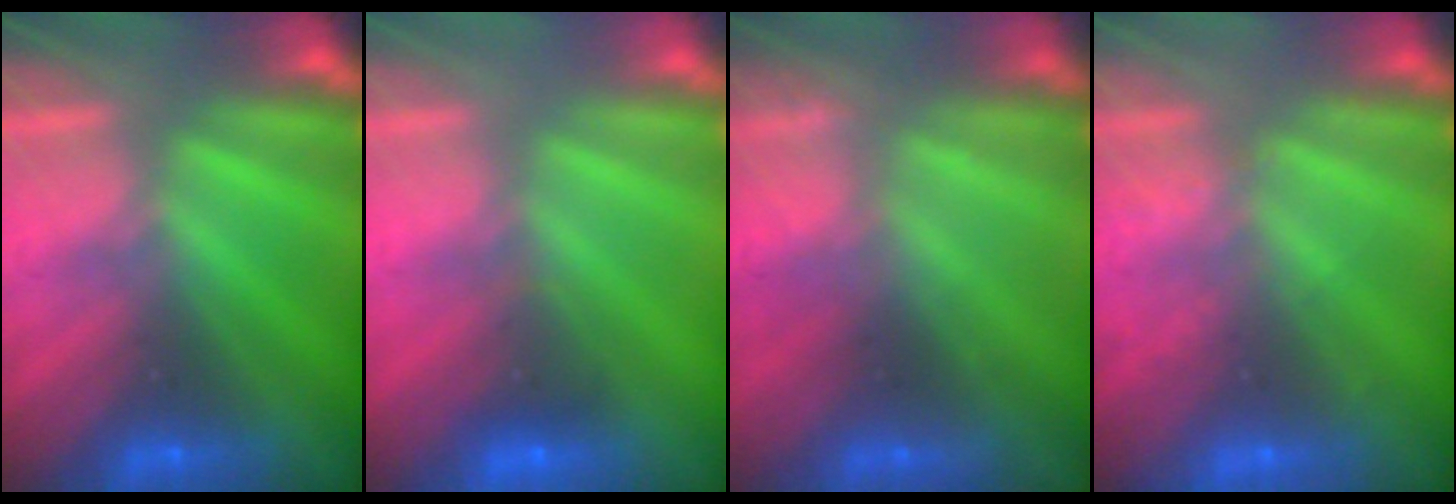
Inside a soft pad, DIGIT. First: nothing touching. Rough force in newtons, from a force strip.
{"total": 1.8}
{"total": 2.1}
{"total": 2.1}